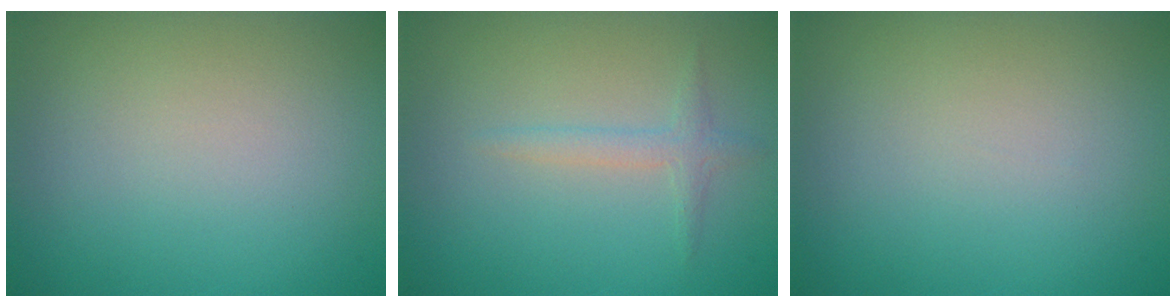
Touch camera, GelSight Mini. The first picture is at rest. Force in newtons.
{"total": 1.5, "press": 1.5, "slide": 0.1}
{"total": 0.0}